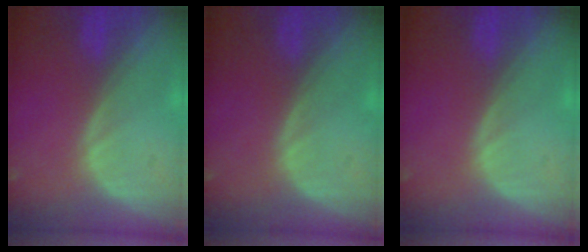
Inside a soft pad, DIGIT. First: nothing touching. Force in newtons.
{"total": 0.0}
{"total": 0.0}